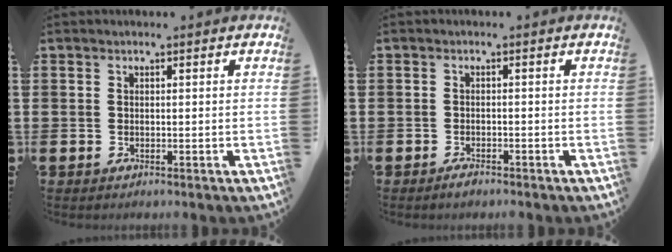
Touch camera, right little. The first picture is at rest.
{"total": 1.0, "force": [-0.9, 0.3, 0.4], "torque": [-0.009, -0.002, -0.017]}